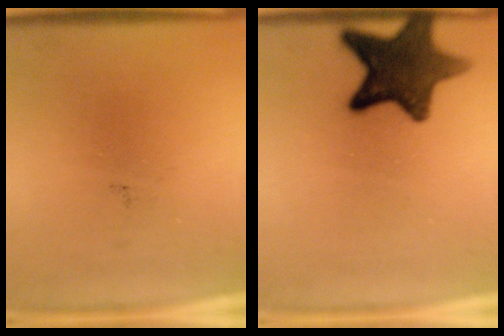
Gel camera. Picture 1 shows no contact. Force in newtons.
{"total": 13.2}